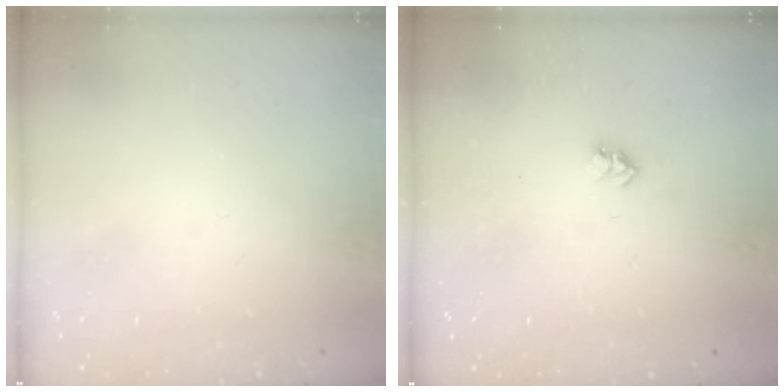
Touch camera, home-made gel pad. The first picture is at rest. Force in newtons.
{"total": 2.7, "press": 2.7, "slide": 0.4}